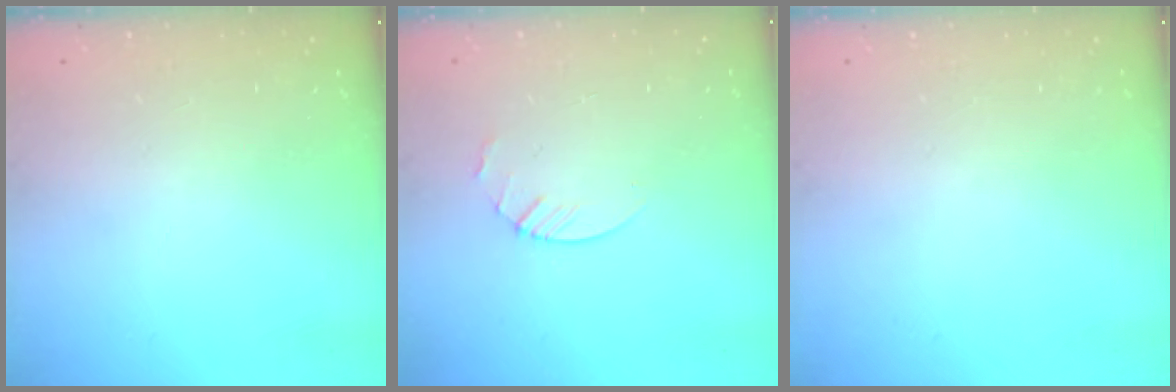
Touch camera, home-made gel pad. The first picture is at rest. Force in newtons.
{"total": 3.0, "press": 2.9, "slide": 0.3}
{"total": 0.0}